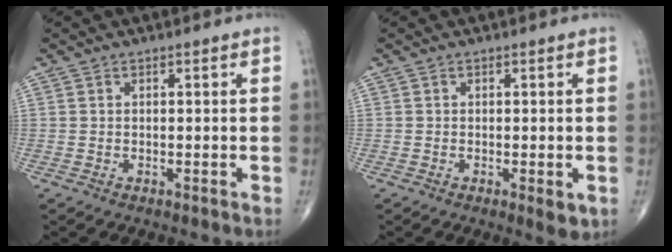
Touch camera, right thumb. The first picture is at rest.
{"total": 2.6, "force": [-0.7, 0.8, 2.3], "torque": [-0.028, -0.007, -0.009]}